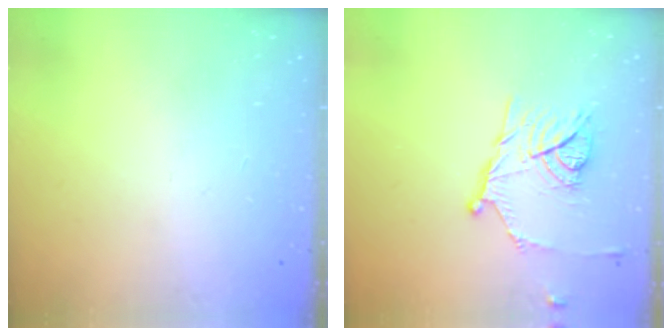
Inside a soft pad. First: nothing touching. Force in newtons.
{"total": 13.2, "press": 13.2, "slide": 0.3}